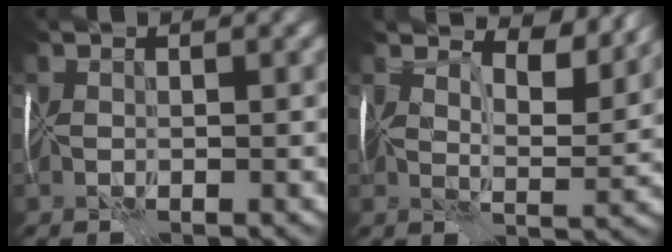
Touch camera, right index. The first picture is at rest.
{"total": 6.3, "force": [5.2, 1.6, 3.2], "torque": [-0.063, 0.001, 0.069]}